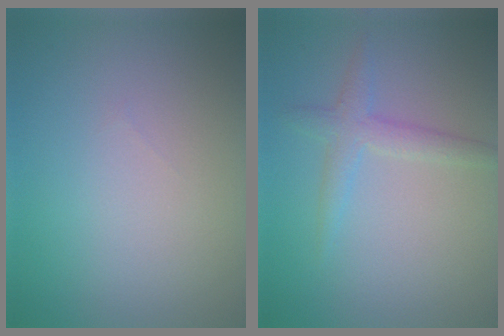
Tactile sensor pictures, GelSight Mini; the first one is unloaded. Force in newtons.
{"total": 2.3, "press": 2.3, "slide": 0.1}